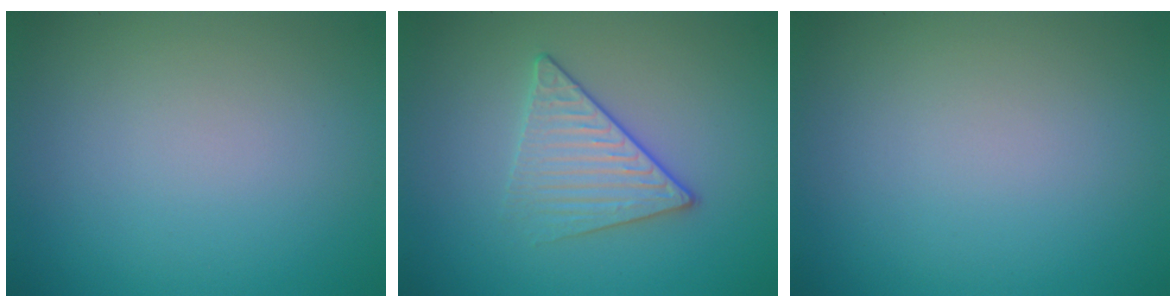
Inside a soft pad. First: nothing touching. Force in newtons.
{"total": 2.7, "press": 2.4, "slide": 1.2}
{"total": 0.0}